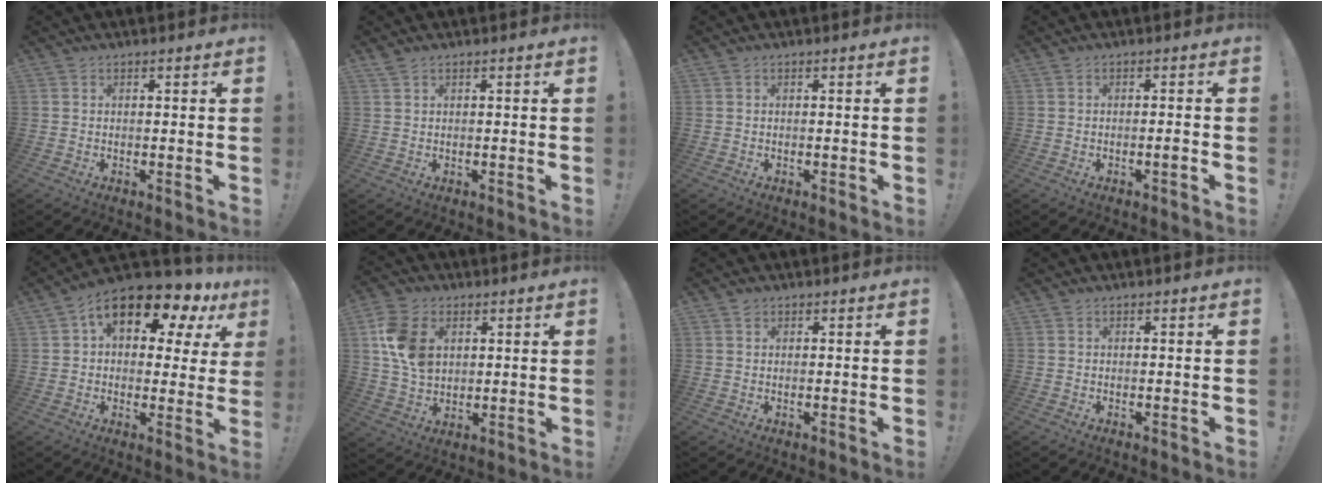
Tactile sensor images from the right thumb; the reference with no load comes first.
{"total": 1.0, "force": [0.7, 0.2, 0.6], "torque": [-0.016, 0.002, 0.014]}
{"total": 0.0}
{"total": 2.1, "force": [-0.8, 0.0, 1.9], "torque": [-0.029, 0.002, -0.015]}
{"total": 13.5, "force": [6.6, 7.2, 9.2], "torque": [-0.141, -0.031, 0.114]}
{"total": 12.7, "force": [3.6, 9.3, 7.8], "torque": [-0.145, 0.003, 0.070]}
{"total": 0.8, "force": [0.6, 0.5, 0.1], "torque": [0.002, -0.001, 0.011]}
{"total": 0.0}